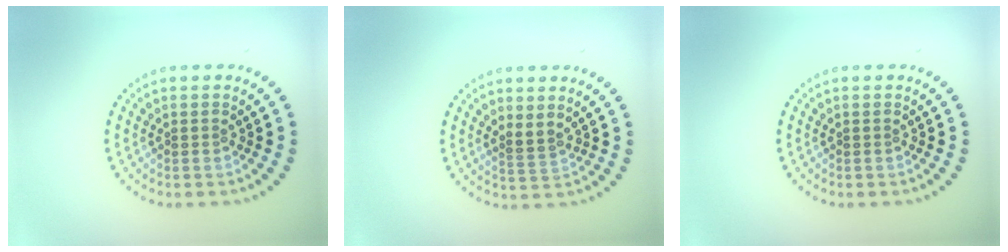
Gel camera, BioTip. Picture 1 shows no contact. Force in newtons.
{"total": 1.3, "press": 1.0, "slide": 0.9}
{"total": 0.0}